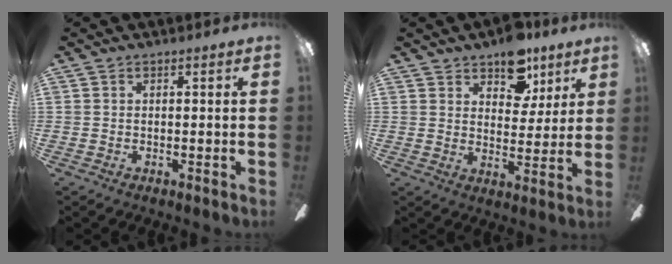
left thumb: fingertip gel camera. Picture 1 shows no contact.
{"total": 10.0, "force": [7.2, 5.7, 4.0], "torque": [-0.050, -0.037, 0.130]}